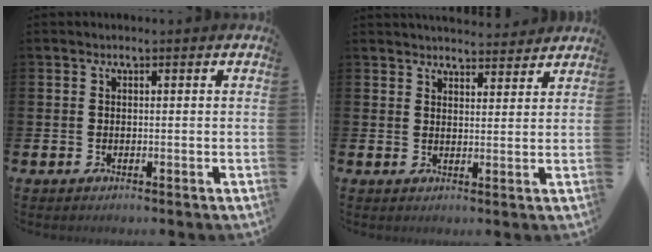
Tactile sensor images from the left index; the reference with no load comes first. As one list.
[{"total": 3.9, "force": [3.9, 0.5, 0.1], "torque": [0.000, -0.023, 0.069]}]